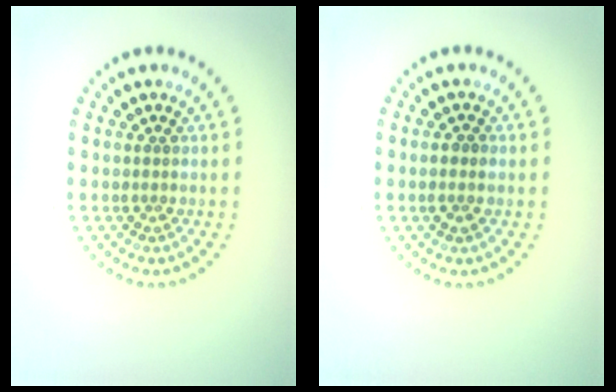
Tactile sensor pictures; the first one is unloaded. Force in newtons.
{"total": 1.4, "press": 1.3, "slide": 0.4}